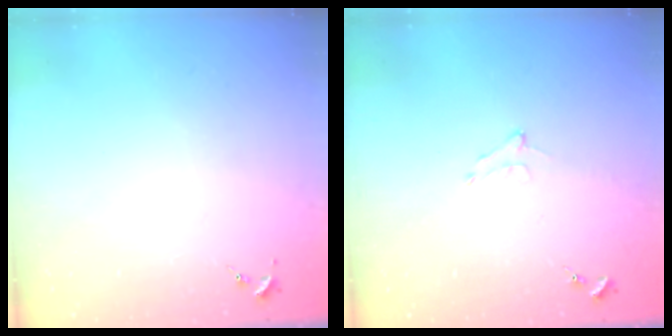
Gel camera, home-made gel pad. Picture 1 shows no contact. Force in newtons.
{"total": 5.4, "press": 5.3, "slide": 0.8}